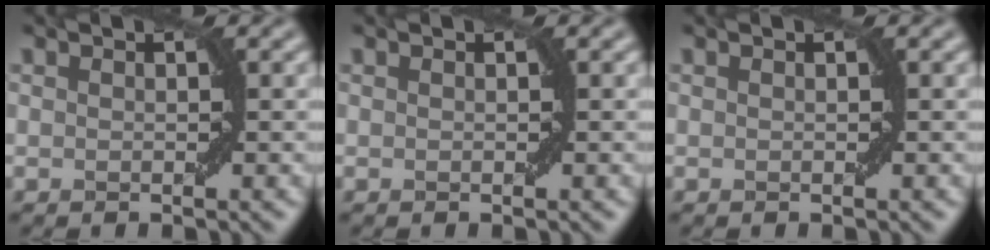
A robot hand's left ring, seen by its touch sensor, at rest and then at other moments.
{"total": 0.0}
{"total": 0.0}